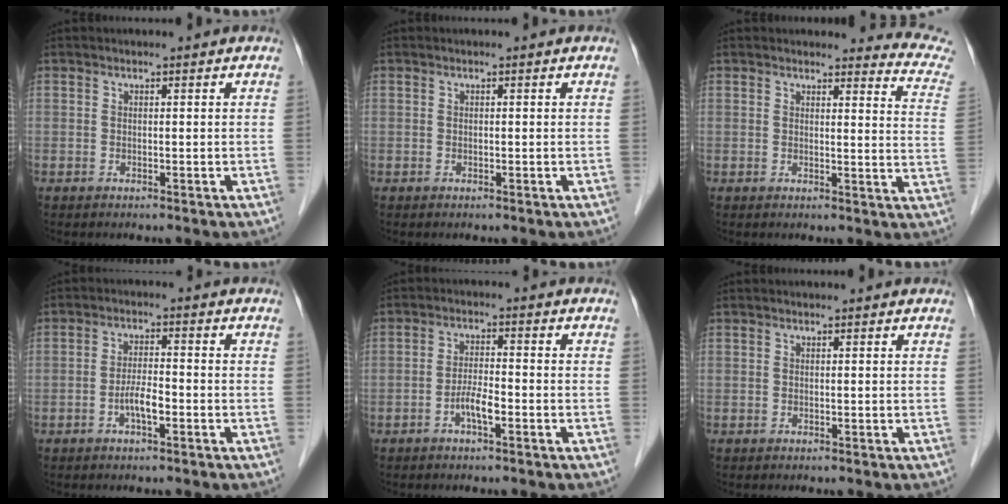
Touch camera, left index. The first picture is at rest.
{"total": 0.0}
{"total": 9.6, "force": [9.6, 0.0, 0.2], "torque": [0.016, -0.097, 0.071]}
{"total": 3.5, "force": [-1.5, 0.8, 3.1], "torque": [-0.060, 0.003, -0.029]}
{"total": 3.4, "force": [-1.7, 0.6, 2.9], "torque": [-0.055, 0.002, -0.033]}
{"total": 0.8, "force": [0.8, 0.1, 0.2], "torque": [-0.009, 0.006, 0.008]}